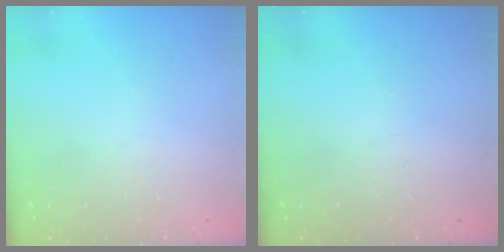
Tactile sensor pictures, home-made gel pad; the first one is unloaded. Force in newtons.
{"total": 0.0}